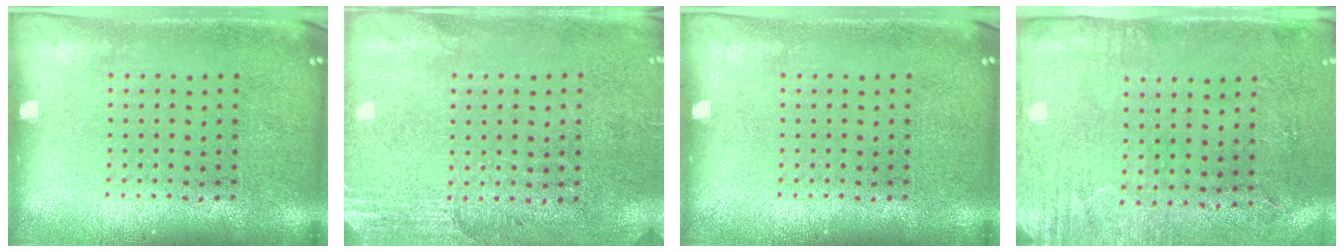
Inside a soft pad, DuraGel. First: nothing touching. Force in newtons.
{"total": 2.8, "press": 2.4, "slide": 1.4}
{"total": 0.0}
{"total": 3.0, "press": 2.4, "slide": 1.8}